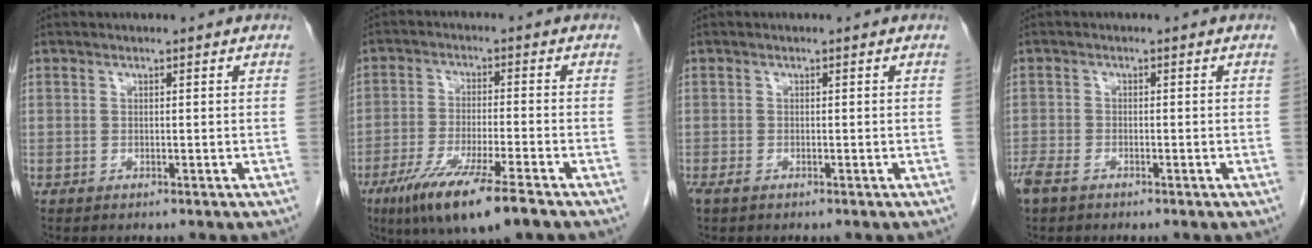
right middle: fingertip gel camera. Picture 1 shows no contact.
{"total": 11.6, "force": [-7.3, 0.7, 8.9], "torque": [-0.165, -0.034, -0.123]}
{"total": 1.2, "force": [-0.7, 0.5, 0.8], "torque": [-0.020, -0.002, -0.012]}
{"total": 3.4, "force": [-2.4, 1.4, 1.9], "torque": [-0.048, -0.005, -0.046]}